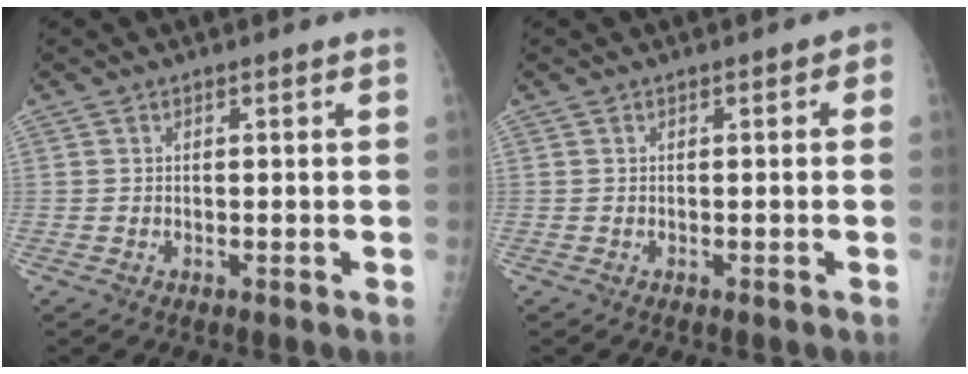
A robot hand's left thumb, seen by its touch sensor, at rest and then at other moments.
{"total": 1.5, "force": [0.3, 0.6, 1.3], "torque": [-0.010, 0.004, -0.002]}